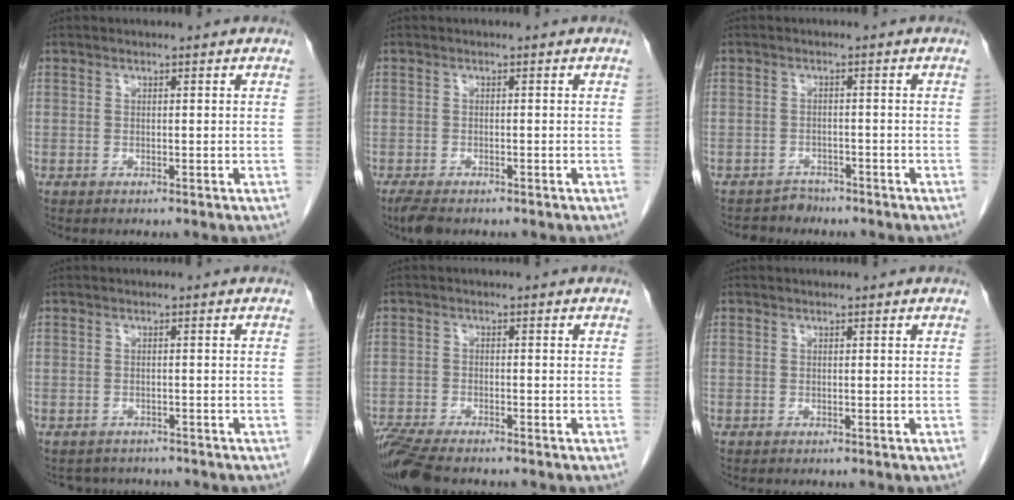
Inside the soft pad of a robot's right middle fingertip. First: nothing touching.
{"total": 3.7, "force": [-2.9, 1.2, 2.1], "torque": [-0.044, -0.011, -0.045]}
{"total": 2.6, "force": [-2.2, 1.1, -0.8], "torque": [0.010, 0.001, -0.037]}
{"total": 3.5, "force": [-3.2, 1.4, -0.1], "torque": [-0.002, 0.001, -0.043]}
{"total": 8.7, "force": [-7.4, 1.6, 4.3], "torque": [-0.081, -0.021, -0.129]}
{"total": 0.0}